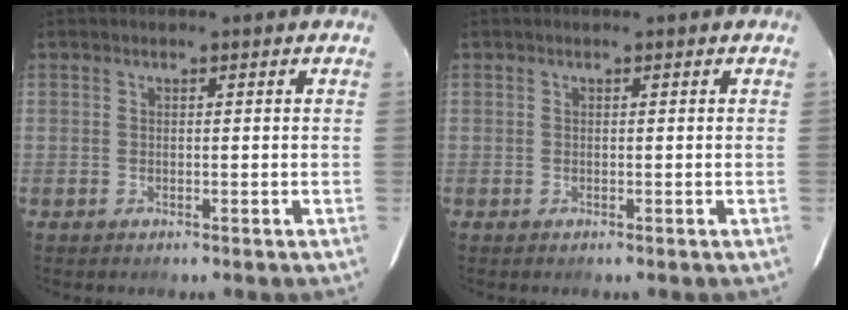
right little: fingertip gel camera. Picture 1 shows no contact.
{"total": 0.0}